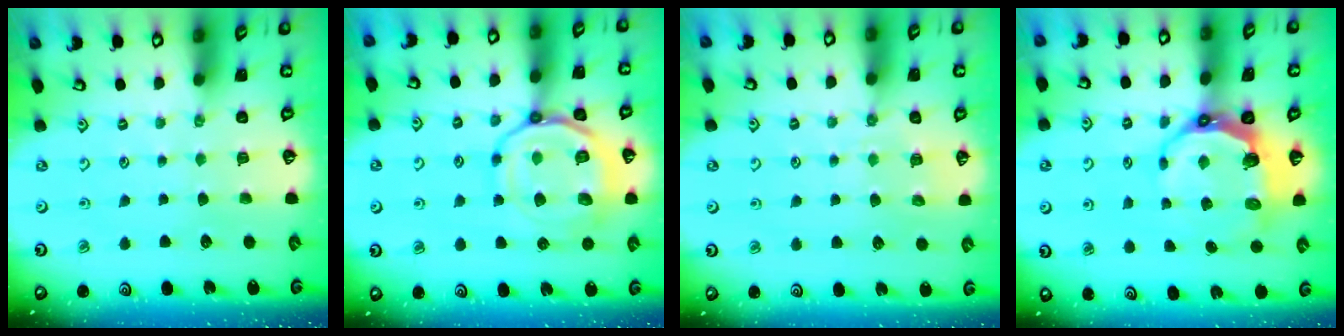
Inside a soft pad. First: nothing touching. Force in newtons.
{"total": 15.3, "press": 15.3, "slide": 1.4}
{"total": 6.3, "press": 6.3, "slide": 0.8}
{"total": 9.5, "press": 8.3, "slide": 4.5}